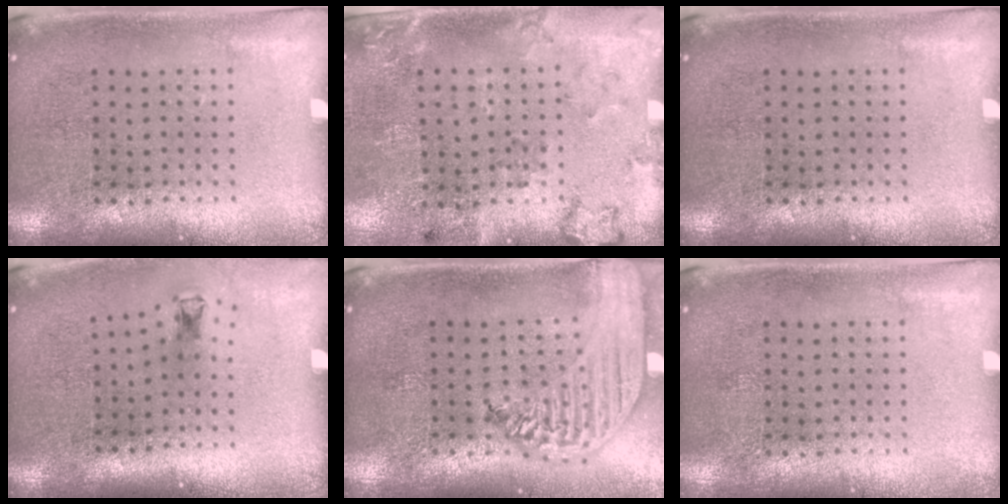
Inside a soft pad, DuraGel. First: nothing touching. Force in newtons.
{"total": 2.0, "press": 1.4, "slide": 1.5}
{"total": 0.0}
{"total": 0.7, "press": 0.4, "slide": 0.6}
{"total": 2.7, "press": 2.2, "slide": 1.5}
{"total": 0.0}